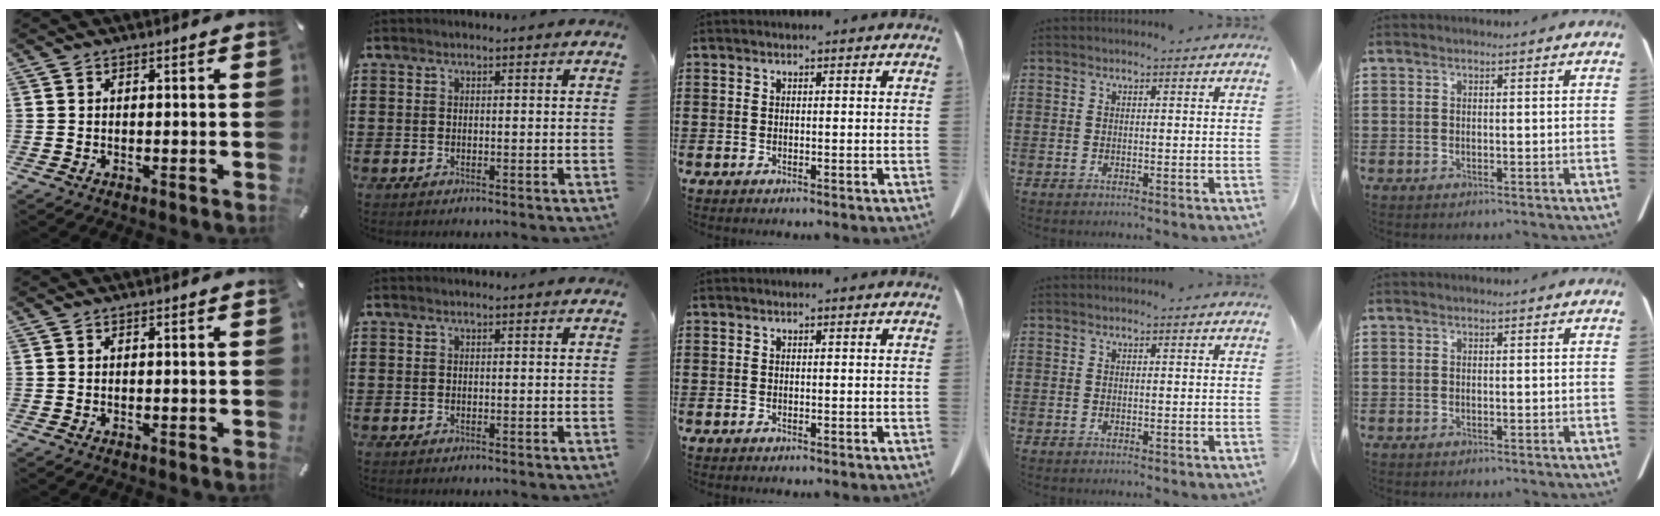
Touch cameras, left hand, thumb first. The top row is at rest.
{}